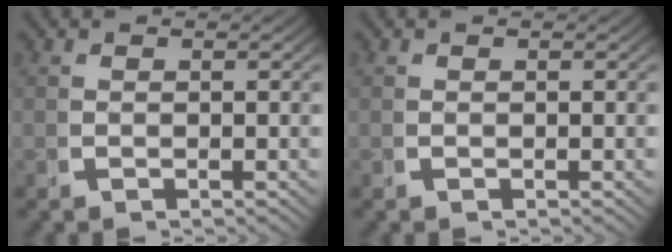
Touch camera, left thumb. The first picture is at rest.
{"total": 0.0}